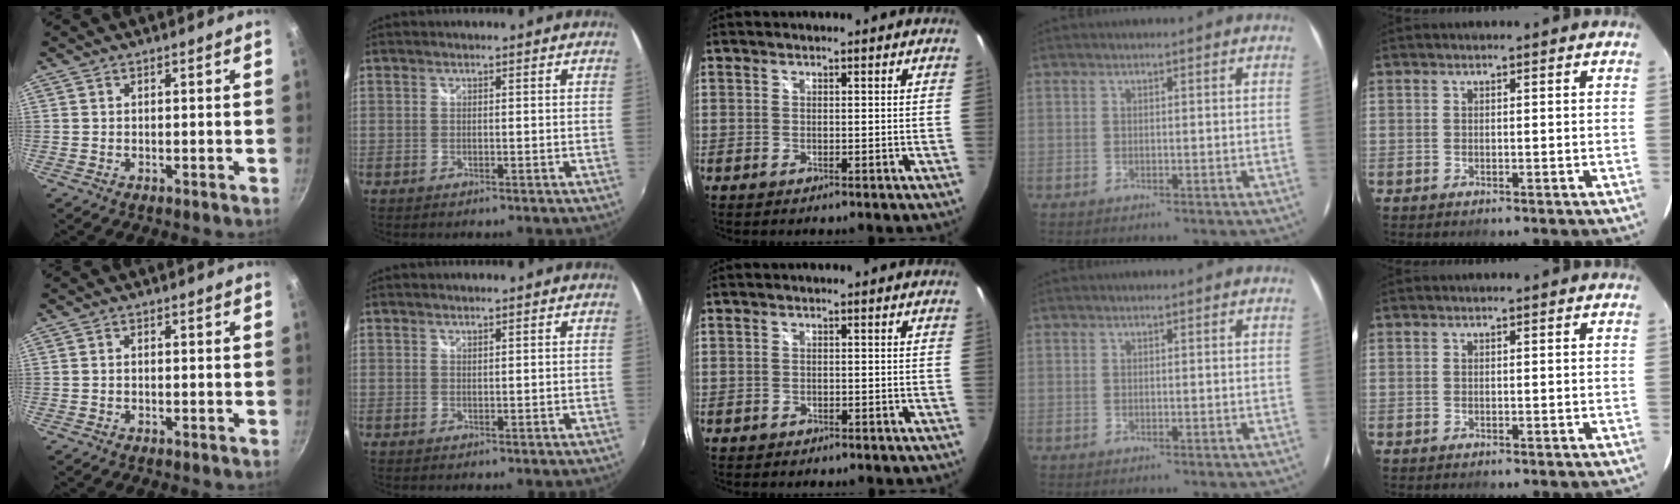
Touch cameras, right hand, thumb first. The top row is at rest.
{"thumb": {"total": 0.6, "force": [-0.2, 0.5, 0.4], "torque": [-0.008, 0.005, -0.003]}, "index": {"total": 0.5, "force": [0.5, 0.1, 0.1], "torque": [-0.001, 0.001, 0.009]}, "middle": {"total": 1.3, "force": [-0.9, 0.9, 0.4], "torque": [-0.012, -0.003, -0.013]}}